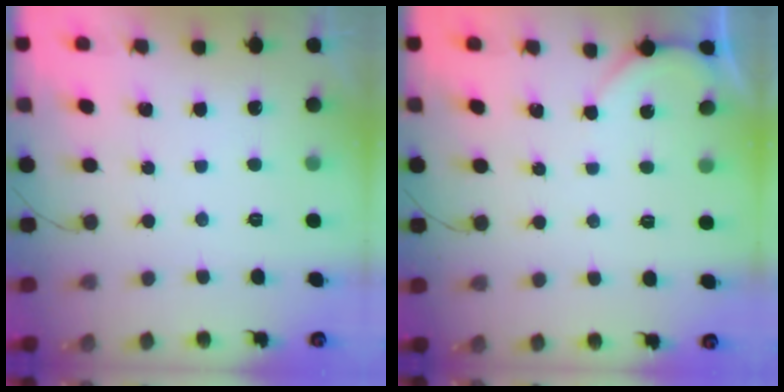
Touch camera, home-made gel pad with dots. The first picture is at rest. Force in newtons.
{"total": 1.6, "press": 1.6, "slide": 0.2}